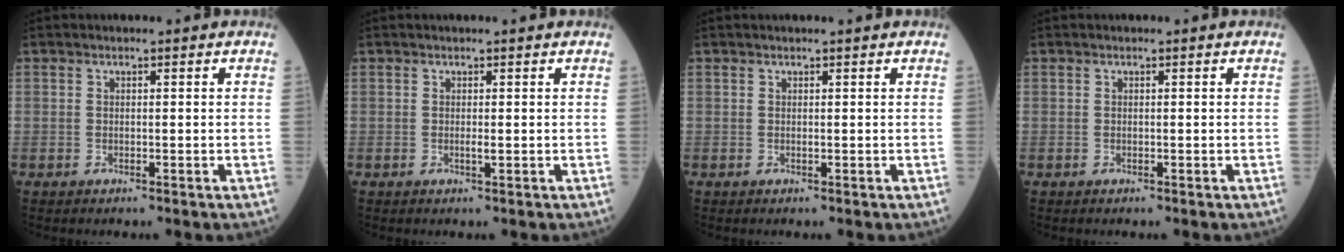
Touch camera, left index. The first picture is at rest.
{"total": 0.9, "force": [0.1, 0.0, 0.9], "torque": [-0.018, 0.000, 0.002]}
{"total": 0.6, "force": [0.3, 0.0, 0.5], "torque": [-0.009, 0.004, 0.005]}
{"total": 0.0}